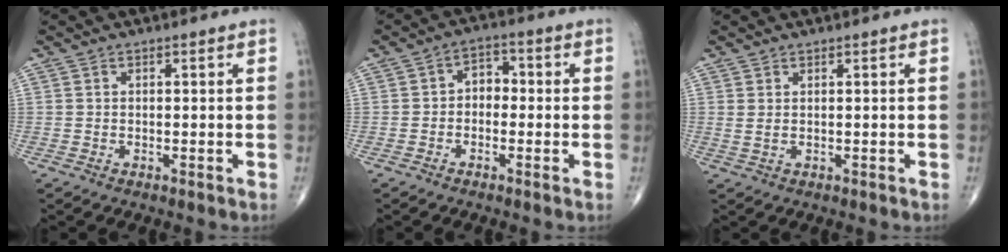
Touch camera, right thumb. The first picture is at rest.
{"total": 4.2, "force": [-0.5, 3.1, 2.8], "torque": [-0.024, 0.019, -0.022]}
{"total": 1.4, "force": [0.5, 0.4, 1.2], "torque": [-0.031, 0.003, 0.015]}